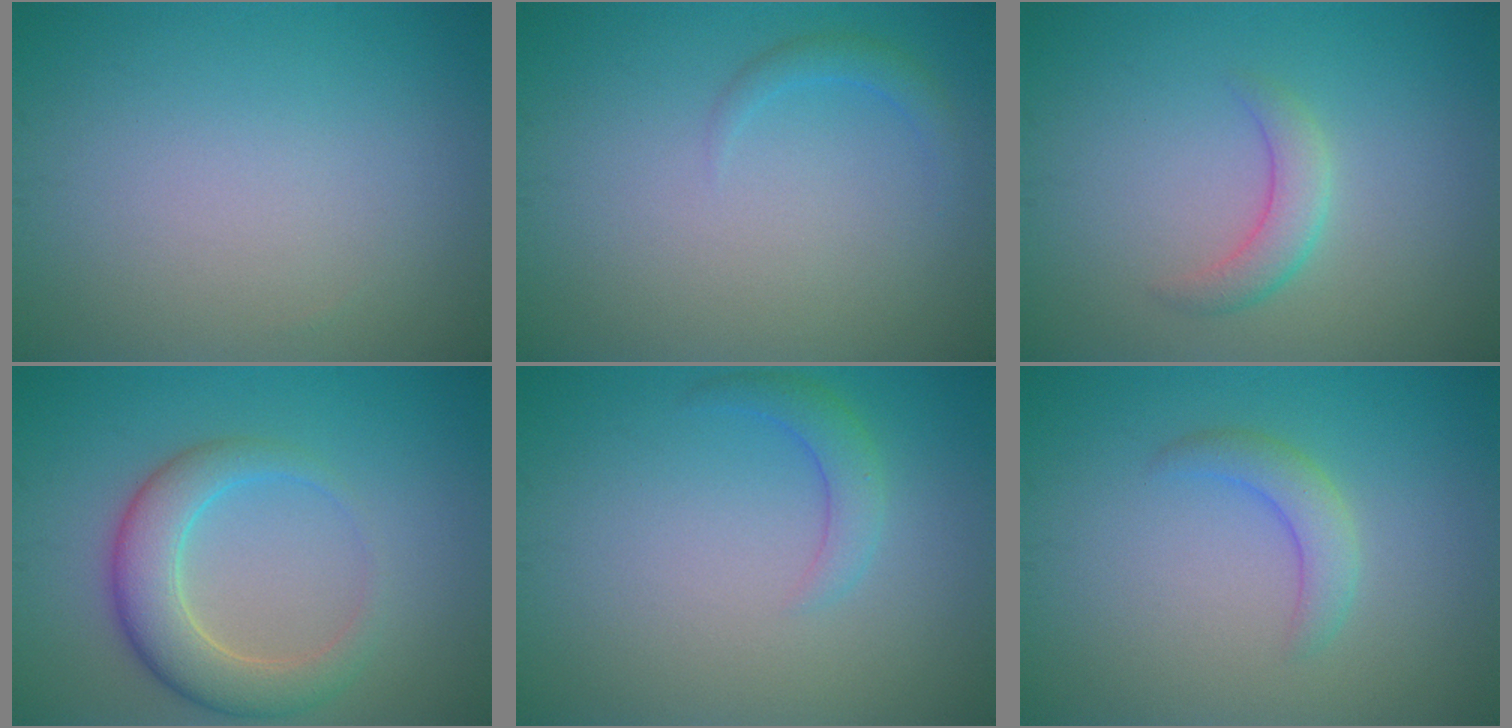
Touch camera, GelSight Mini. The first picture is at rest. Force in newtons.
{"total": 1.3, "press": 1.3, "slide": 0.0}
{"total": 2.3, "press": 2.3, "slide": 0.0}
{"total": 5.1, "press": 5.0, "slide": 0.5}
{"total": 2.1, "press": 2.1, "slide": 0.2}
{"total": 2.3, "press": 2.3, "slide": 0.2}